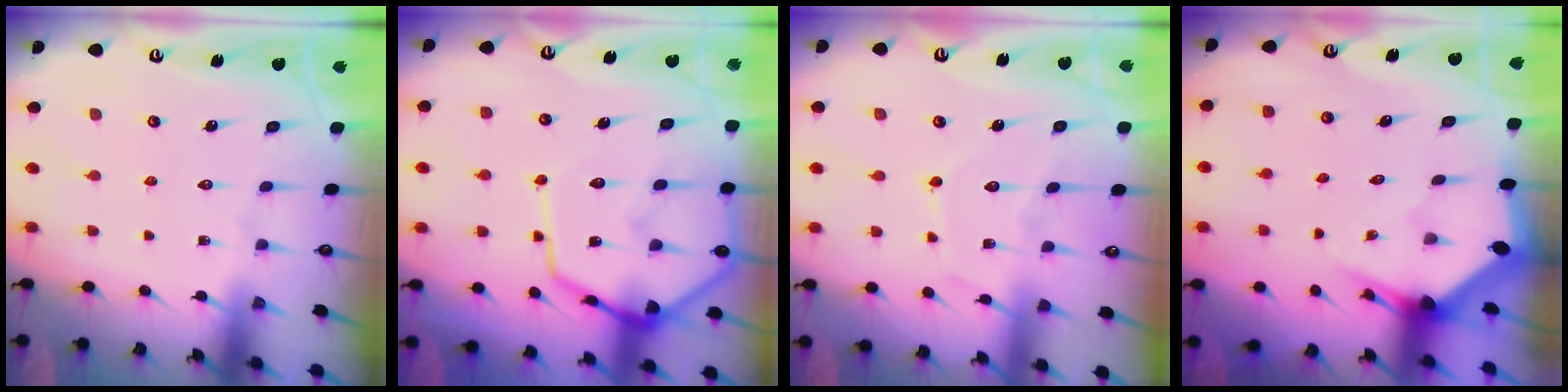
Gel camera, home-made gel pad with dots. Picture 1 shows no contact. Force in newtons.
{"total": 15.2, "press": 15.1, "slide": 1.5}
{"total": 8.5, "press": 8.5, "slide": 0.7}
{"total": 3.2, "press": 3.2, "slide": 0.2}